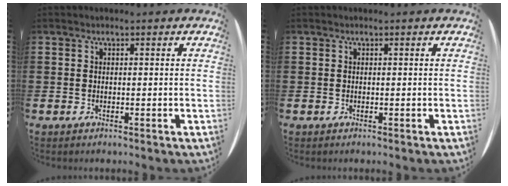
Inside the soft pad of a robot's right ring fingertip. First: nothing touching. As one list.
[{"total": 0.0}]